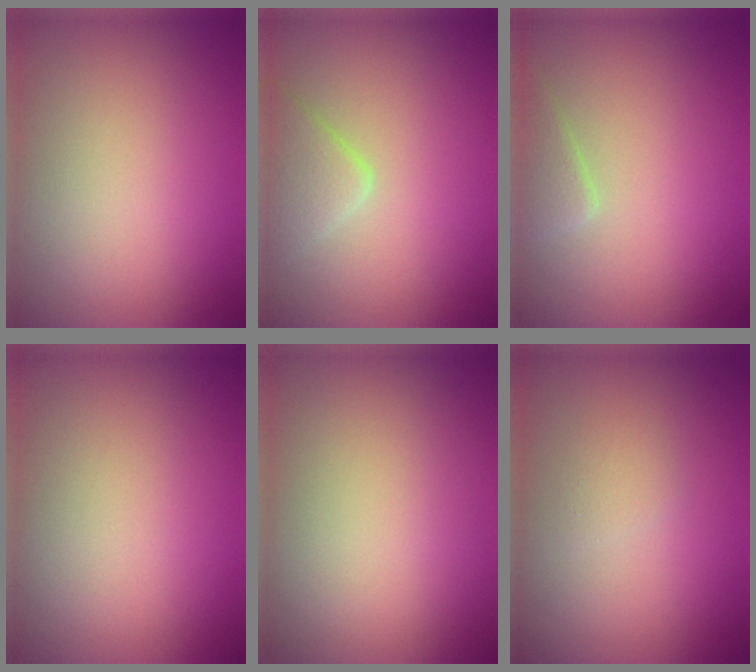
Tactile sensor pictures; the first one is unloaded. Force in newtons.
{"total": 2.6, "press": 2.6, "slide": 0.2}
{"total": 1.7, "press": 1.7, "slide": 0.1}
{"total": 0.0}
{"total": 0.0}
{"total": 0.9, "press": 0.9, "slide": 0.1}